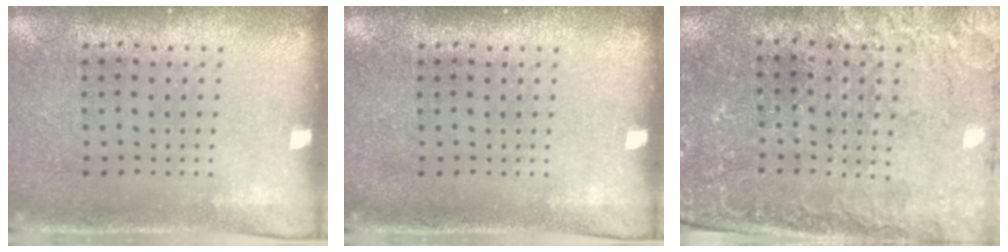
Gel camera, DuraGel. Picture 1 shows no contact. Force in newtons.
{"total": 0.0}
{"total": 1.0, "press": 0.9, "slide": 0.3}